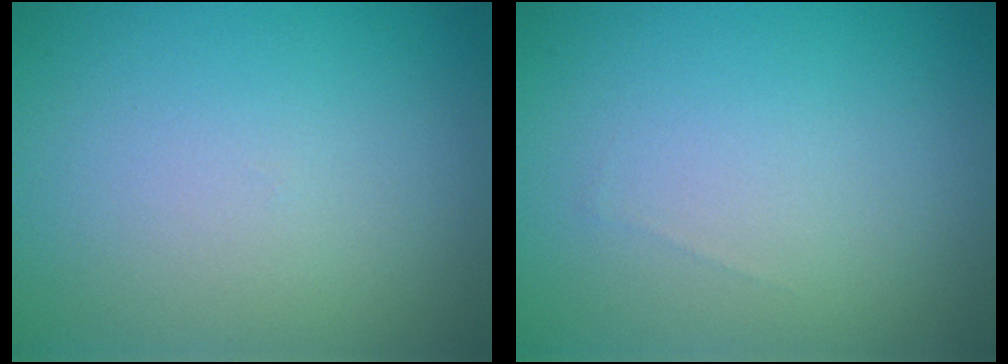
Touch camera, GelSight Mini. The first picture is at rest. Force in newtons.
{"total": 0.0}